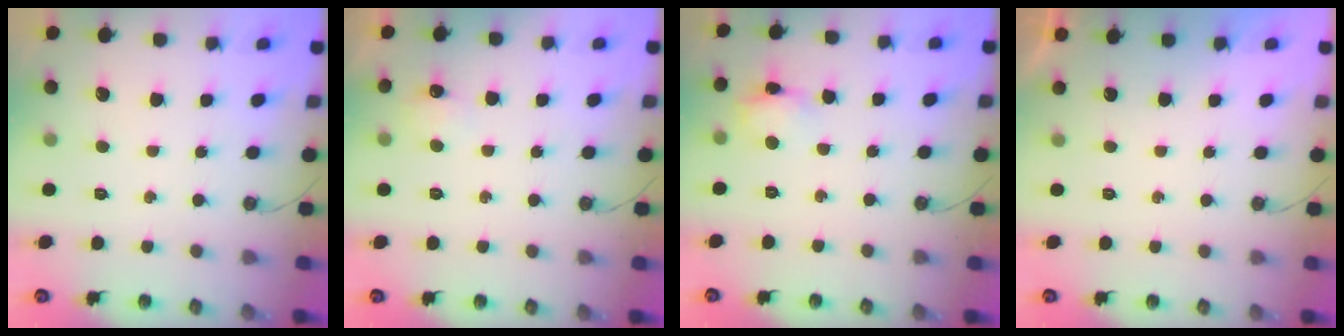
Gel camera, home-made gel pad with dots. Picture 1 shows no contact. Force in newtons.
{"total": 5.3, "press": 5.3, "slide": 0.9}
{"total": 5.9, "press": 5.9, "slide": 0.4}
{"total": 0.0}